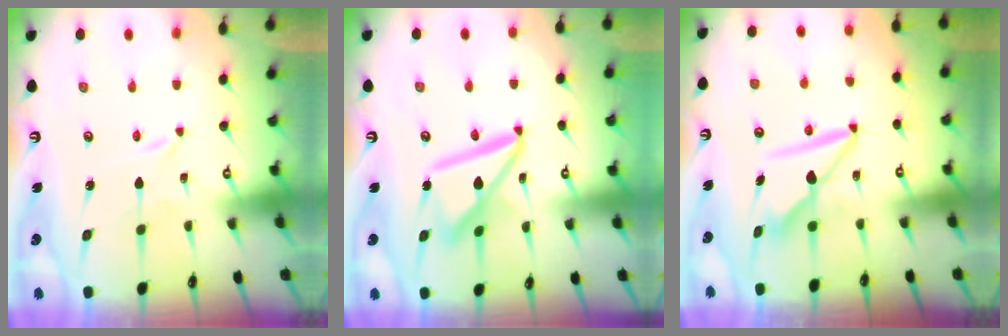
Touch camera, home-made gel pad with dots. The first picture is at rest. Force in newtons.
{"total": 14.8, "press": 14.7, "slide": 1.5}
{"total": 8.2, "press": 8.2, "slide": 0.6}